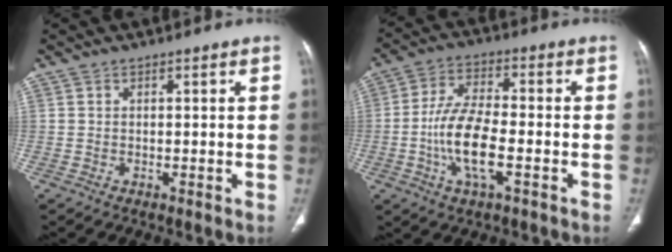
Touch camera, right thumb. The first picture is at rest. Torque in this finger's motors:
{"motor_torque": [3.39, 1.62, 1.39, -1.37, 0.48]}